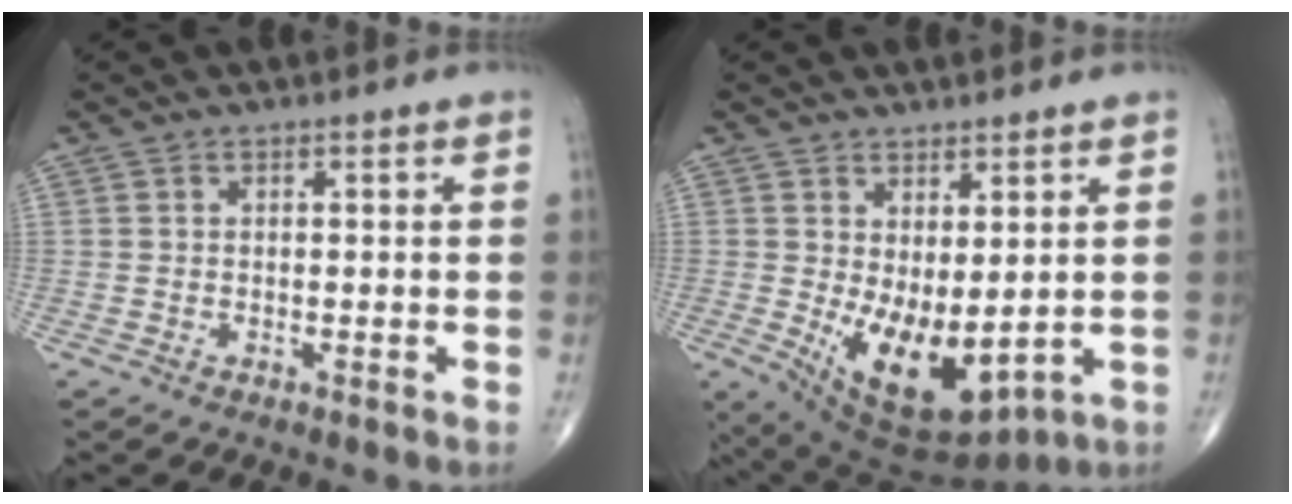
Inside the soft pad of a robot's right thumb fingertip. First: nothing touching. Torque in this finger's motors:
{"motor_torque": [0.57, 1.59, 0.15, -0.20, 0.33]}